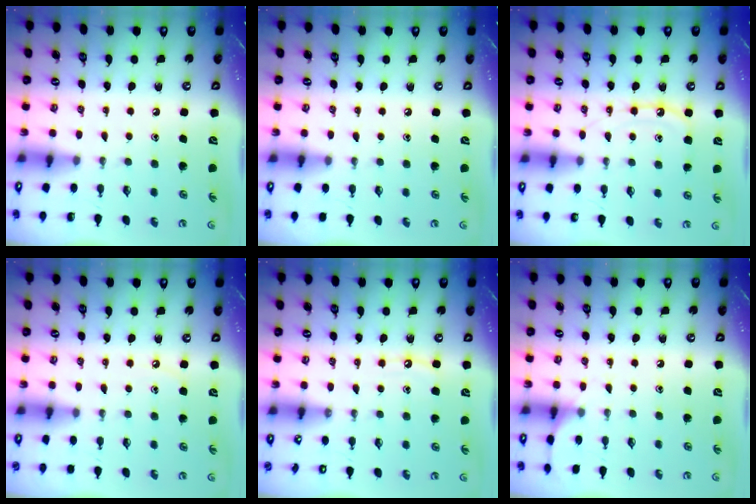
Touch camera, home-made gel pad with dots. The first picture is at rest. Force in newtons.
{"total": 2.5, "press": 2.4, "slide": 0.4}
{"total": 9.0, "press": 8.9, "slide": 0.7}
{"total": 4.4, "press": 4.3, "slide": 0.7}
{"total": 5.7, "press": 5.6, "slide": 0.6}
{"total": 5.1, "press": 5.0, "slide": 0.6}